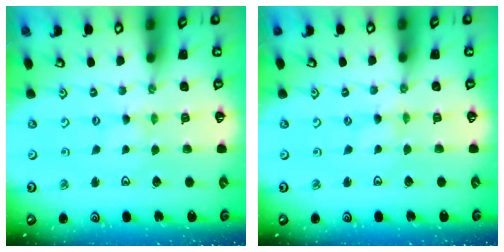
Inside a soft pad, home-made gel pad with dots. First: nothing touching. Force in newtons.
{"total": 0.0}